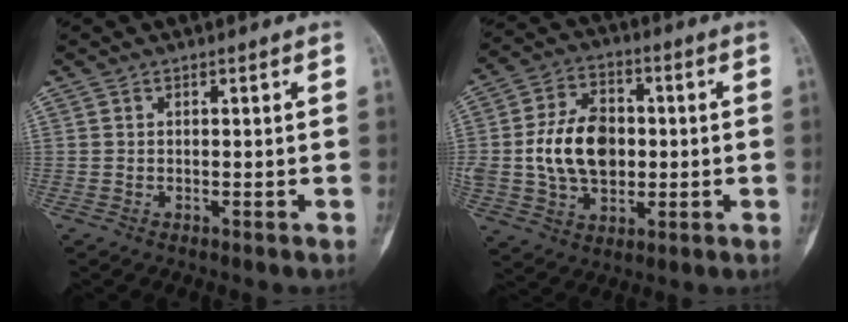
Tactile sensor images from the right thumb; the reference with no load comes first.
{"total": 14.2, "force": [0.0, 9.9, 10.1], "torque": [-0.158, 0.013, 0.004]}